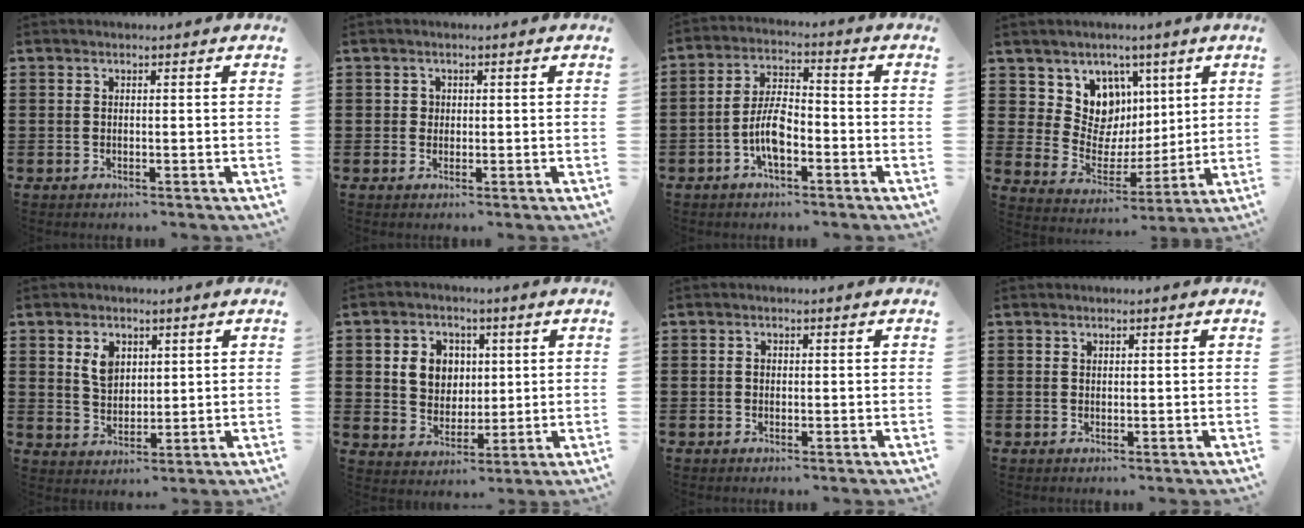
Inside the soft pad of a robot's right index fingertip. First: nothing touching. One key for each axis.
{"total": 1.2, "fx": 0.2, "fy": 1.1, "fz": 0.3, "tx": -0.009, "ty": 0.005, "tz": 0.005}
{"total": 6.7, "fx": -2.5, "fy": 2.8, "fz": 5.6, "tx": -0.128, "ty": 0.001, "tz": -0.054}
{"total": 9.1, "fx": 4.2, "fy": 7.6, "fz": 2.5, "tx": -0.086, "ty": -0.033, "tz": 0.082}
{"total": 4.6, "fx": 1.9, "fy": 3.2, "fz": 2.7, "tx": -0.056, "ty": 0.008, "tz": 0.033}
{"total": 6.2, "fx": 1.5, "fy": 5.5, "fz": 2.3, "tx": -0.055, "ty": 0.013, "tz": 0.022}
{"total": 0.7, "fx": 0.0, "fy": 0.6, "fz": 0.4, "tx": -0.010, "ty": 0.002, "tz": 0.000}
{"total": 0.6, "fx": 0.4, "fy": 0.4, "fz": 0.1, "tx": -0.002, "ty": 0.002, "tz": 0.008}